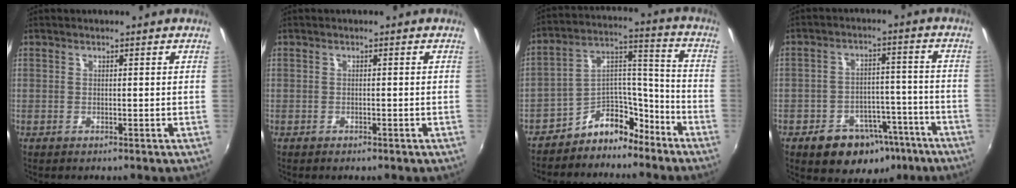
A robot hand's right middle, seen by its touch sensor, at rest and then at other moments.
{"total": 1.0, "force": [-0.8, 0.6, 0.4], "torque": [-0.009, -0.001, -0.010]}
{"total": 9.9, "force": [-7.8, 5.5, 2.7], "torque": [-0.032, 0.075, -0.128]}
{"total": 14.1, "force": [-8.8, 9.2, 6.1], "torque": [-0.116, 0.031, -0.097]}